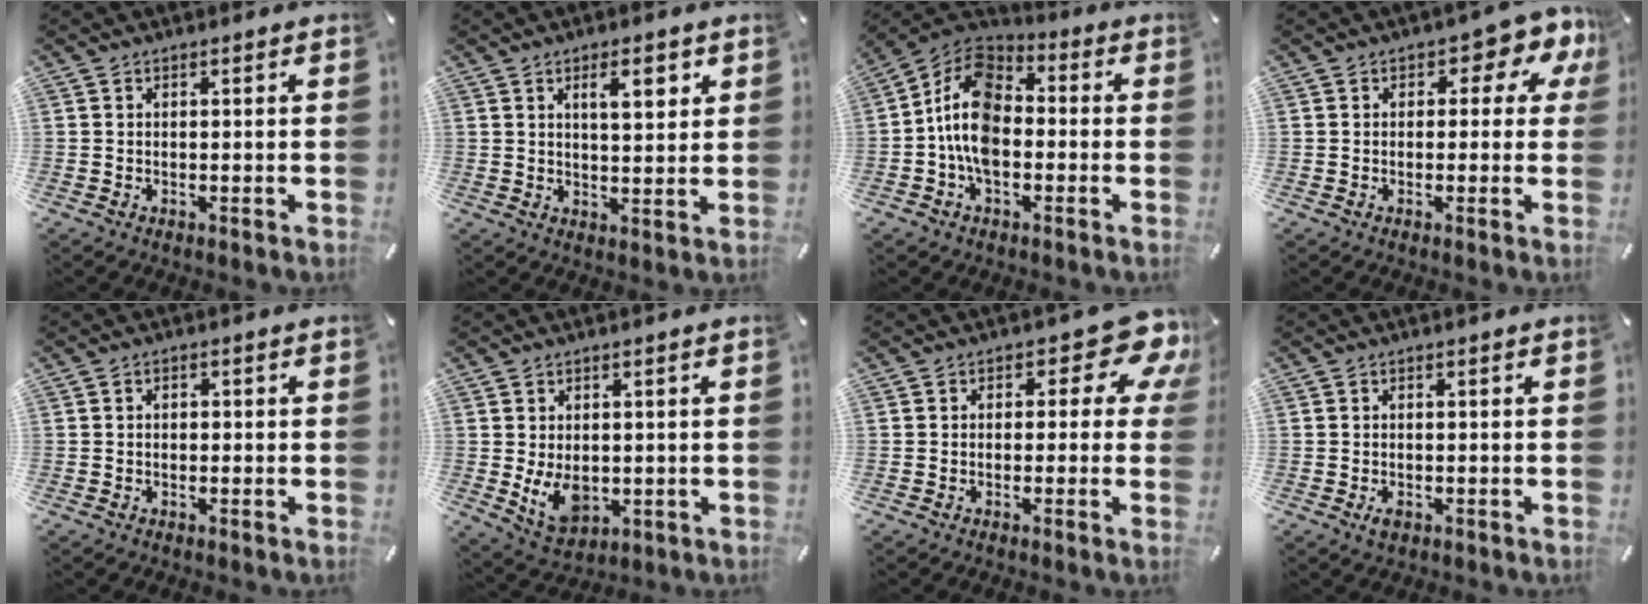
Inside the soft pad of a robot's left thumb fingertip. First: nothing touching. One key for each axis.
{"total": 6.6, "fx": 3.2, "fy": 2.4, "fz": 5.2, "tx": -0.072, "ty": -0.012, "tz": 0.047}
{"total": 12.4, "fx": -2.7, "fy": 8.2, "fz": 8.9, "tx": -0.200, "ty": 0.007, "tz": -0.056}
{"total": 6.2, "fx": 2.5, "fy": 3.6, "fz": 4.3, "tx": -0.043, "ty": -0.015, "tz": 0.034}
{"total": 1.2, "fx": -0.3, "fy": 0.9, "fz": 0.8, "tx": -0.016, "ty": 0.004, "tz": -0.008}
{"total": 7.8, "fx": -0.3, "fy": 6.0, "fz": 5.0, "tx": -0.094, "ty": -0.006, "tz": -0.004}
{"total": 10.0, "fx": 3.7, "fy": 4.9, "fz": 7.9, "tx": -0.102, "ty": -0.020, "tz": 0.063}
{"total": 2.0, "fx": -0.8, "fy": 1.2, "fz": 1.4, "tx": -0.032, "ty": 0.000, "tz": -0.015}